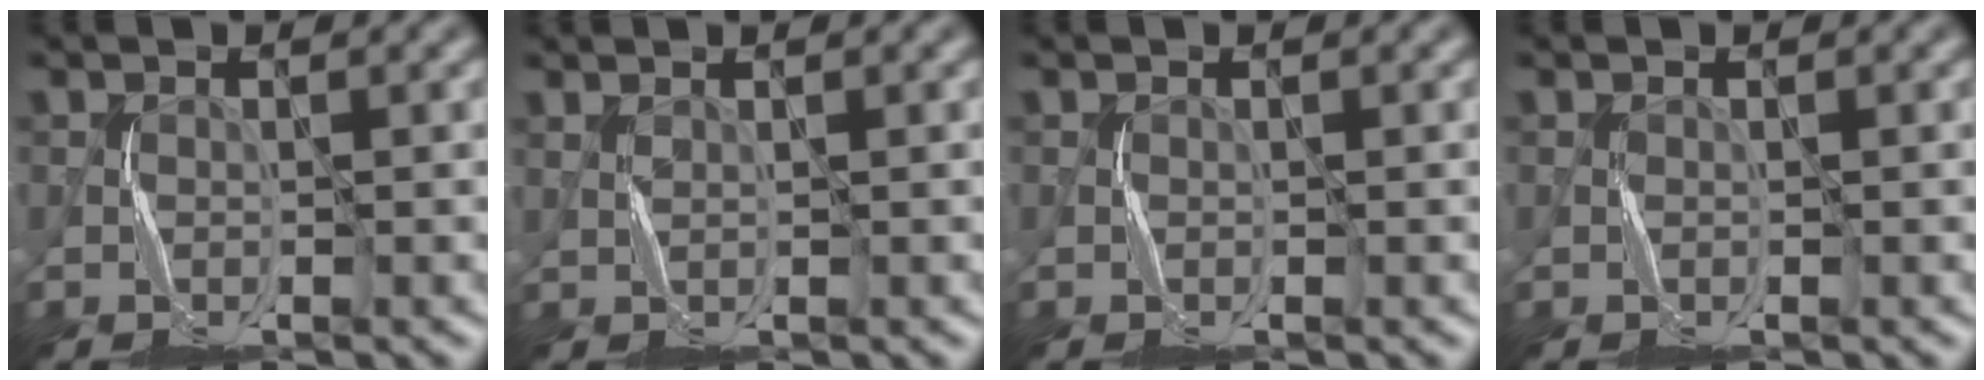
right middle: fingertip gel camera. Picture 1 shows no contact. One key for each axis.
{"total": 0.6, "fx": 0.5, "fy": -0.1, "fz": 0.3, "tx": -0.010, "ty": -0.003, "tz": 0.012}
{"total": 0.0}
{"total": 0.0}